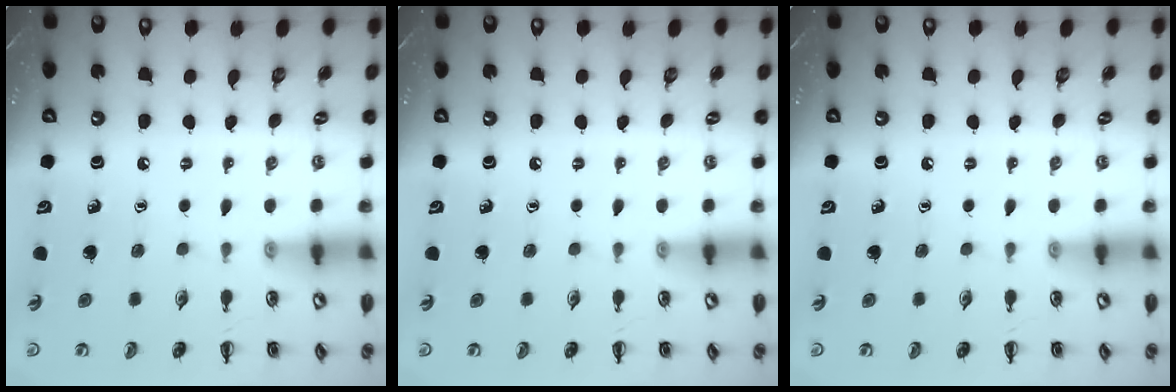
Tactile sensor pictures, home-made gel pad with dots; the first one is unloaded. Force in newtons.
{"total": 0.0}
{"total": 0.0}